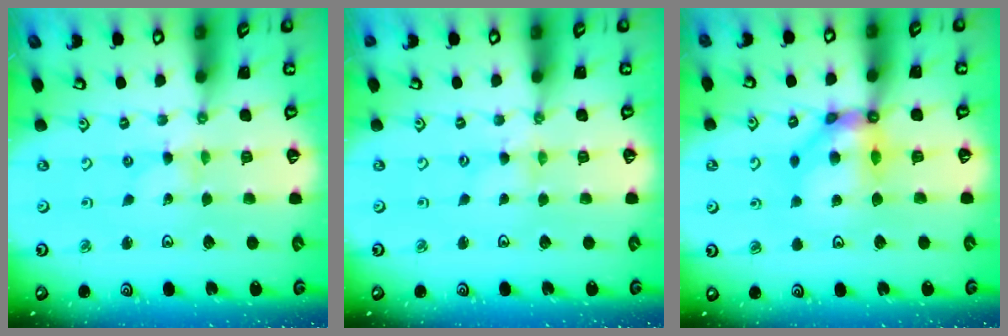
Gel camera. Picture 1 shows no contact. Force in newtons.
{"total": 1.6, "press": 1.6, "slide": 0.2}
{"total": 10.3, "press": 10.3, "slide": 1.0}